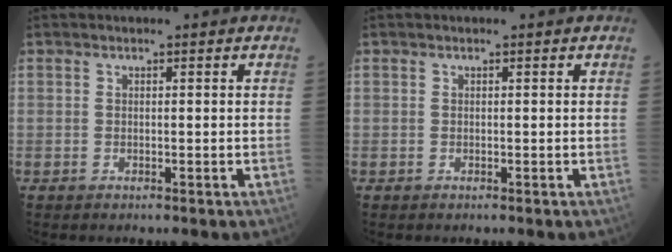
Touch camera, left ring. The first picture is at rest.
{"total": 0.0}